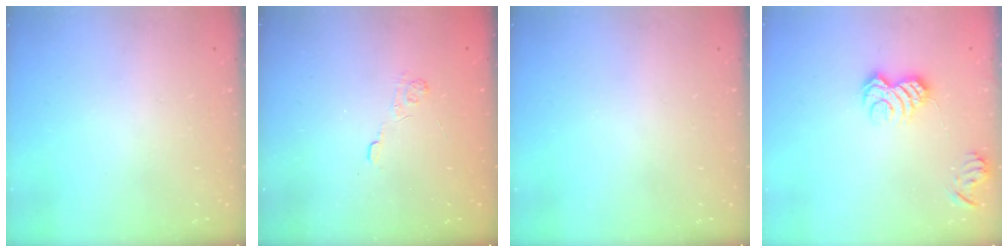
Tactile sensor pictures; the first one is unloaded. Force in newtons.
{"total": 2.9, "press": 2.4, "slide": 1.5}
{"total": 0.0}
{"total": 7.5, "press": 7.5, "slide": 0.6}